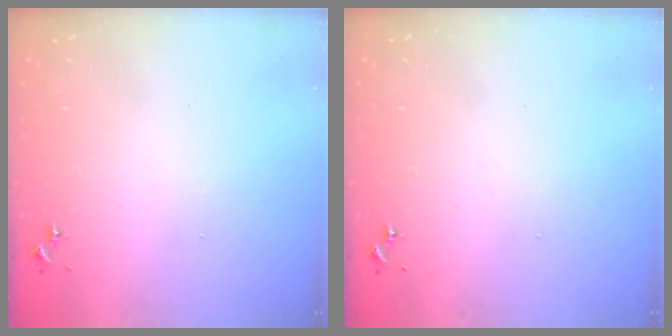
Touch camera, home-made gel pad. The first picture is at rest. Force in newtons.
{"total": 0.0}